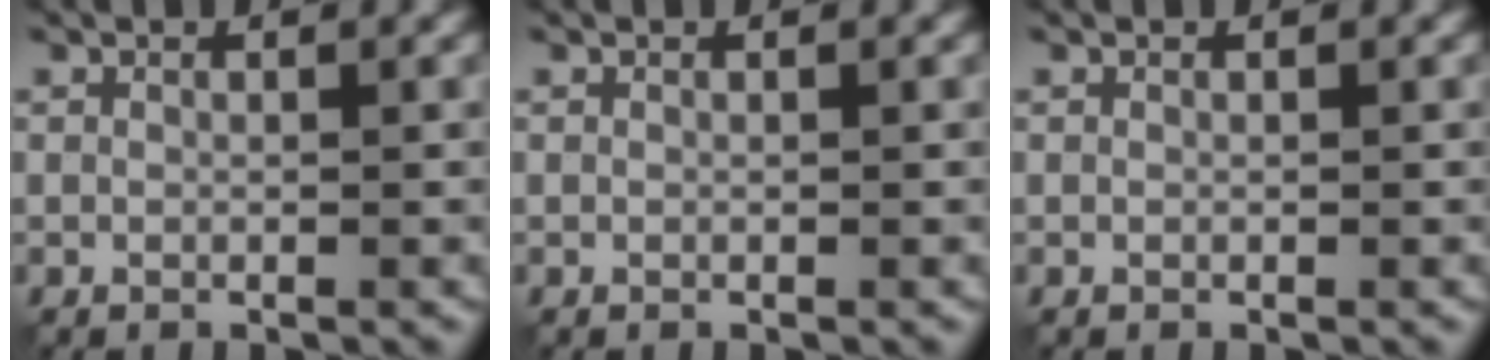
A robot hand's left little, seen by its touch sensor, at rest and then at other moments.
{"total": 0.0}
{"total": 0.0}